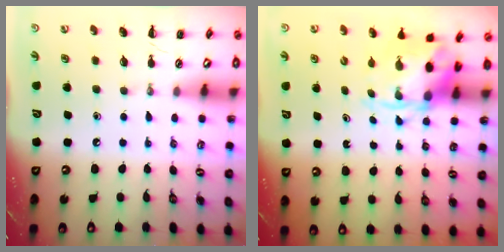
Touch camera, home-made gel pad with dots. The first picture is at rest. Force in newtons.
{"total": 4.4, "press": 4.2, "slide": 1.0}